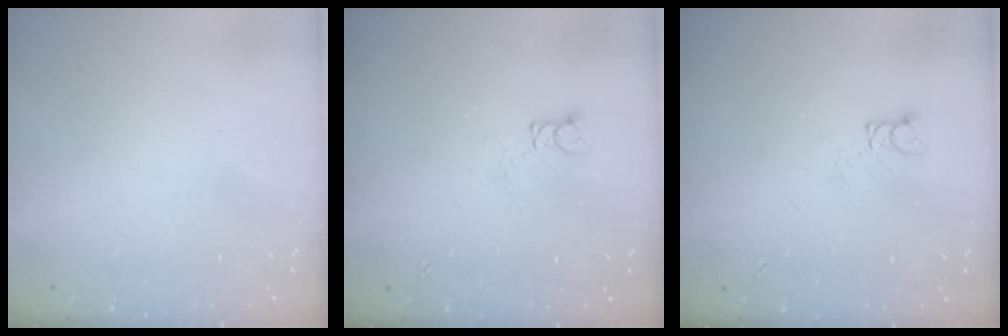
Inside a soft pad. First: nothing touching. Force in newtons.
{"total": 3.4, "press": 3.4, "slide": 0.3}
{"total": 3.4, "press": 3.4, "slide": 0.3}